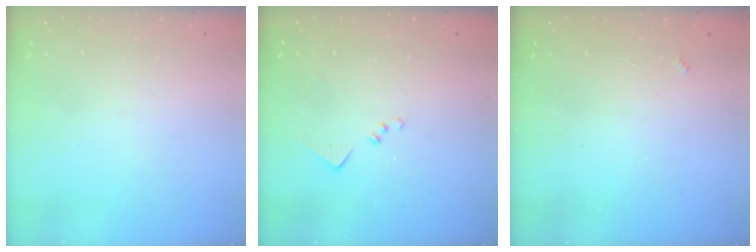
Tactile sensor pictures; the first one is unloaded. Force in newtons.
{"total": 8.0, "press": 8.0, "slide": 0.5}
{"total": 2.2, "press": 2.2, "slide": 0.4}